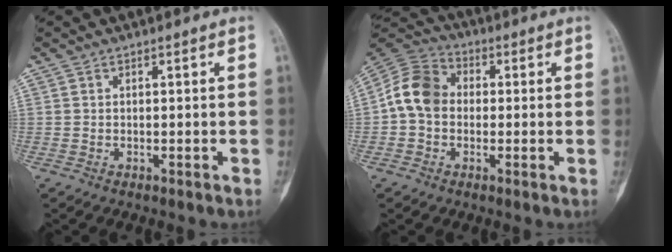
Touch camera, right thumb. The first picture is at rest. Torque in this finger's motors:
{"motor_torque": [0.35, 0.34, 0.10, -0.03, 0.06]}